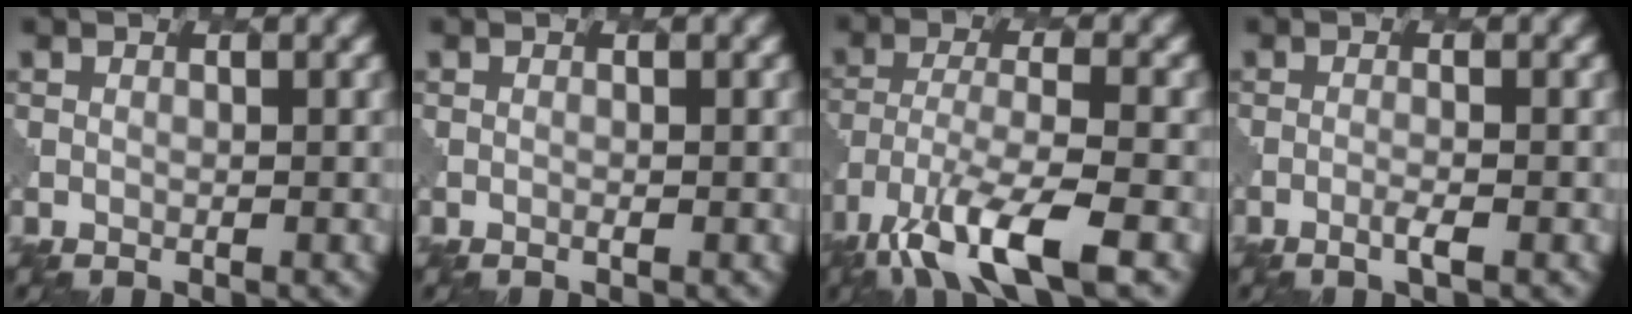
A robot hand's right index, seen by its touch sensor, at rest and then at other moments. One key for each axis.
{"total": 0.0}
{"total": 8.3, "fx": -5.0, "fy": 2.2, "fz": 6.2, "tx": -0.119, "ty": -0.011, "tz": -0.095}
{"total": 1.1, "fx": -0.4, "fy": 0.1, "fz": 1.0, "tx": -0.015, "ty": 0.004, "tz": -0.012}